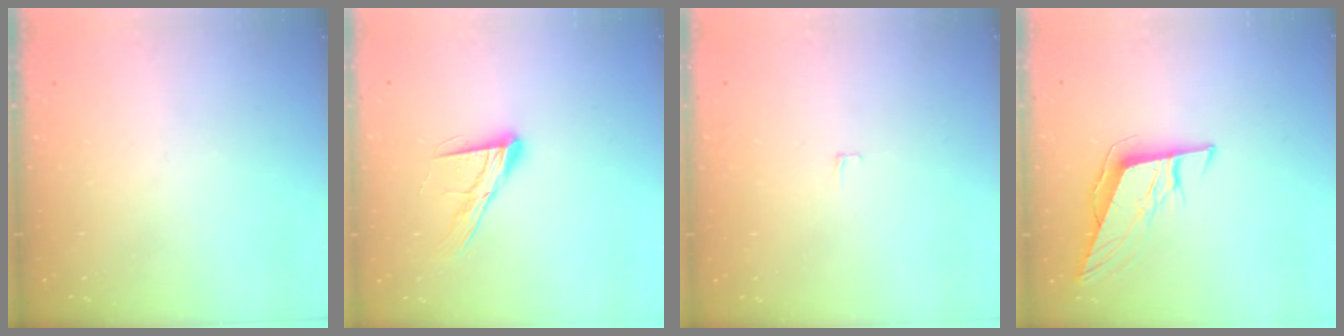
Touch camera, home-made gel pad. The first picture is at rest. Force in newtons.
{"total": 12.4, "press": 12.3, "slide": 1.4}
{"total": 3.4, "press": 3.4, "slide": 0.3}
{"total": 10.2, "press": 9.6, "slide": 3.5}